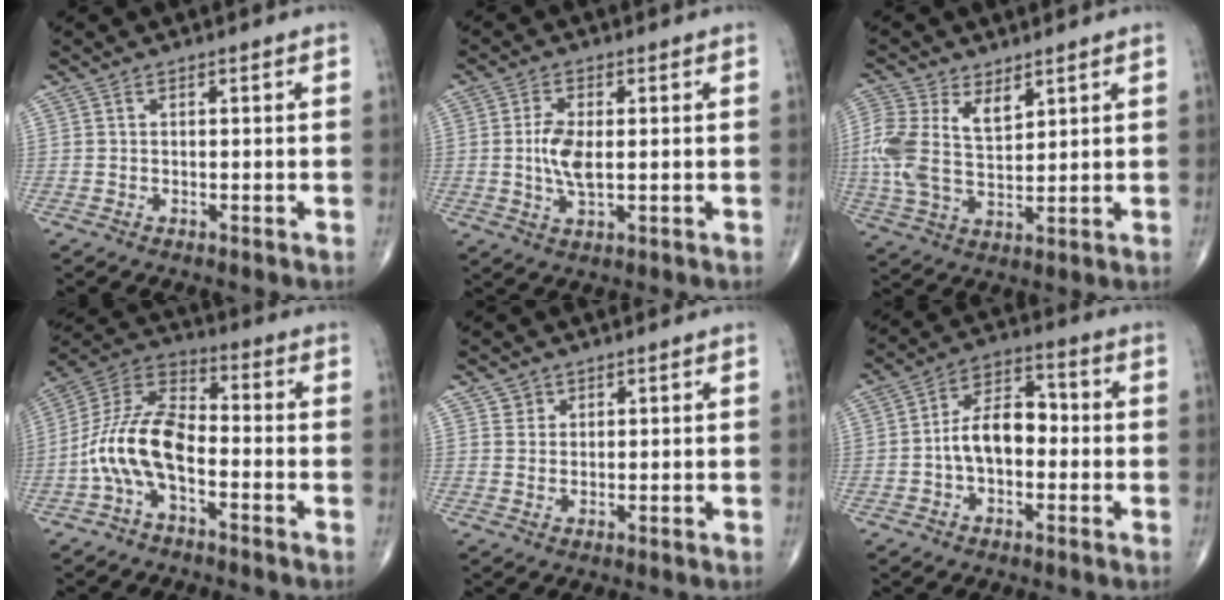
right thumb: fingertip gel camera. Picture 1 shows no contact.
{"total": 6.0, "force": [0.1, 2.7, 5.3], "torque": [-0.110, -0.006, 0.000]}
{"total": 10.7, "force": [3.7, 6.0, 8.1], "torque": [-0.176, -0.002, 0.076]}
{"total": 12.9, "force": [-3.8, 6.5, 10.5], "torque": [-0.211, 0.050, -0.083]}
{"total": 2.2, "force": [1.3, 1.7, 0.1], "torque": [0.017, -0.007, 0.015]}
{"total": 9.9, "force": [-1.1, 6.1, 7.7], "torque": [-0.116, 0.038, -0.031]}